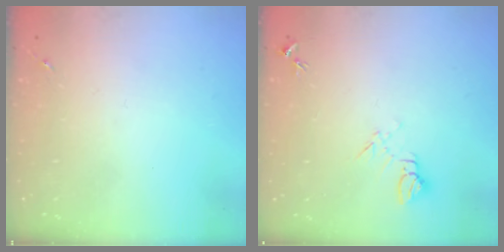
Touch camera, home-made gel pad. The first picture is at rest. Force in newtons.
{"total": 5.8, "press": 5.7, "slide": 0.7}